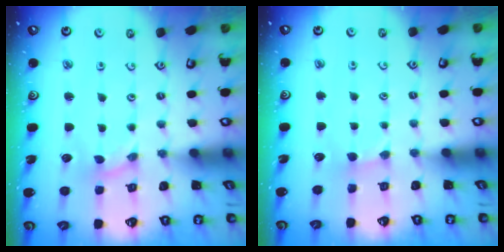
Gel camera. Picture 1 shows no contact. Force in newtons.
{"total": 1.6, "press": 1.5, "slide": 0.2}